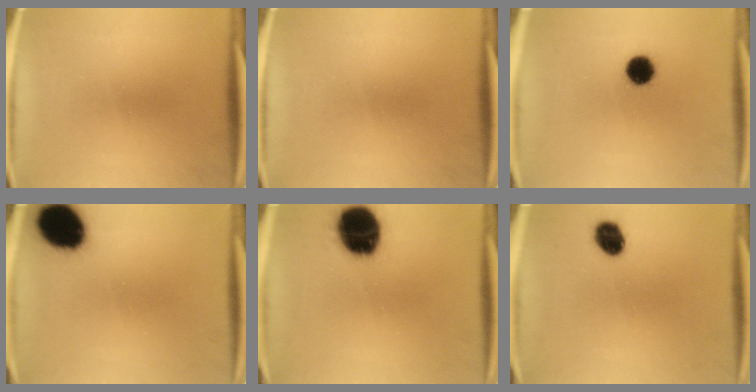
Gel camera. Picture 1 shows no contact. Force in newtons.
{"total": 0.0}
{"total": 7.2}
{"total": 15.4}
{"total": 19.5}
{"total": 6.2}